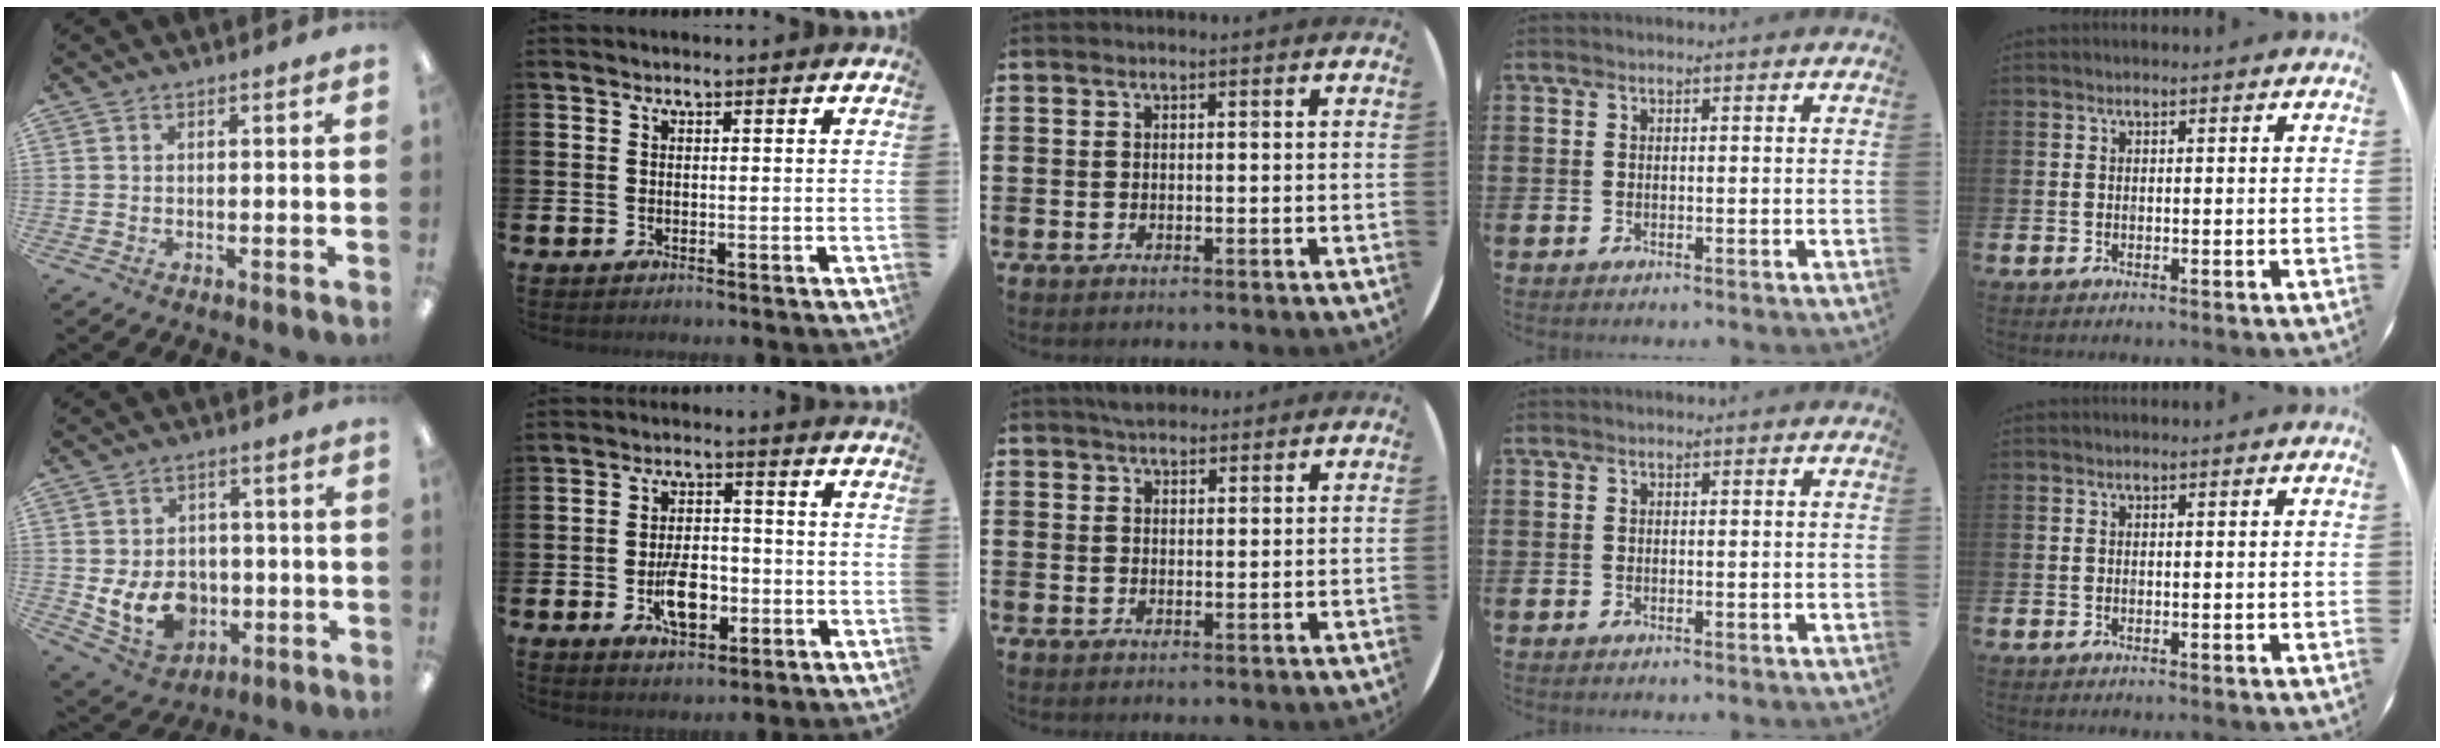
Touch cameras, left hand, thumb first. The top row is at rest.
{"thumb": {"total": 10.8, "force": [-2.3, 8.6, 6.1], "torque": [-0.128, 0.013, -0.037]}, "index": {"total": 6.4, "force": [-1.9, 3.5, 5.1], "torque": [-0.084, 0.007, -0.035]}, "middle": {"total": 2.6, "force": [2.4, 0.9, 0.3], "torque": [-0.002, 0.000, 0.043]}}